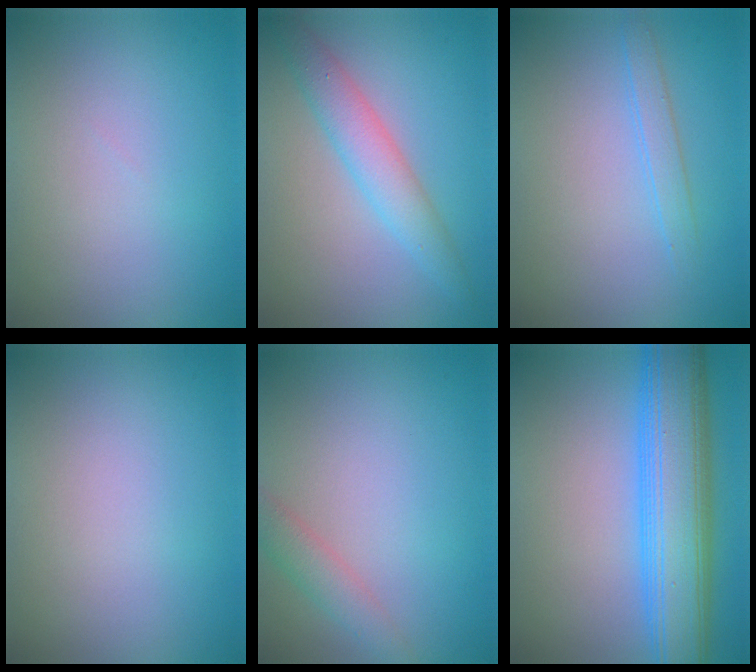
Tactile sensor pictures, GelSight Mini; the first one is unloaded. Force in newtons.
{"total": 3.6, "press": 3.6, "slide": 0.0}
{"total": 1.6, "press": 1.6, "slide": 0.1}
{"total": 0.0}
{"total": 2.1, "press": 2.1, "slide": 0.2}
{"total": 10.0, "press": 10.0, "slide": 0.1}